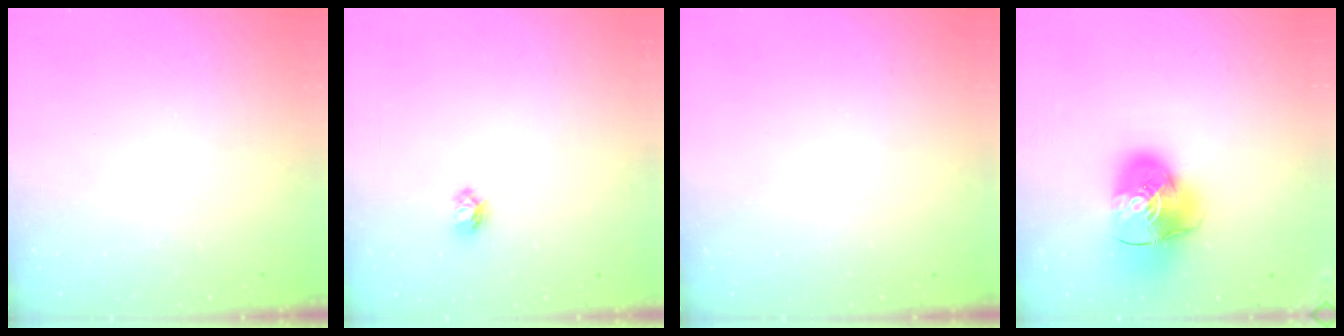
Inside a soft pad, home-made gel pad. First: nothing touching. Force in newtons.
{"total": 3.8, "press": 3.8, "slide": 0.5}
{"total": 0.0}
{"total": 12.8, "press": 12.7, "slide": 2.0}